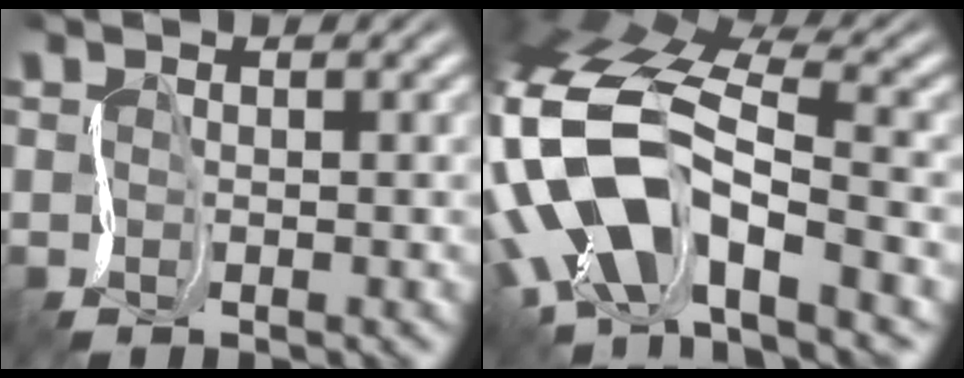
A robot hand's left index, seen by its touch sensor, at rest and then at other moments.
{"total": 12.6, "force": [-3.5, 6.9, 9.9], "torque": [-0.215, 0.006, -0.059]}